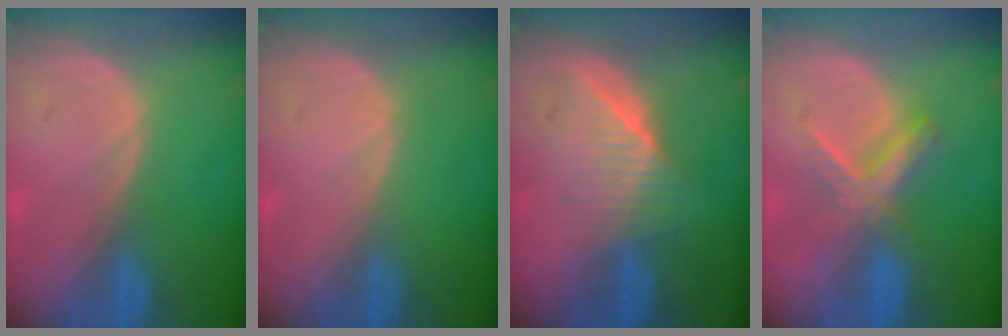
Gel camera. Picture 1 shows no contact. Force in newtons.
{"total": 0.0}
{"total": 6.3, "press": 5.8, "slide": 2.6}
{"total": 5.5, "press": 5.4, "slide": 1.0}